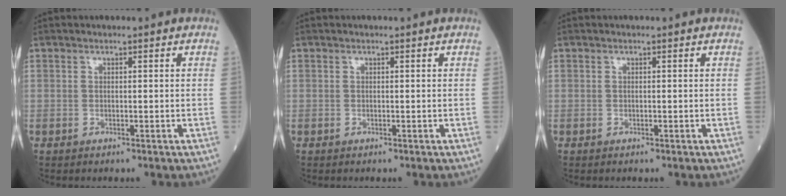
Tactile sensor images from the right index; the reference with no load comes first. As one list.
[{"total": 0.0}, {"total": 0.0}]